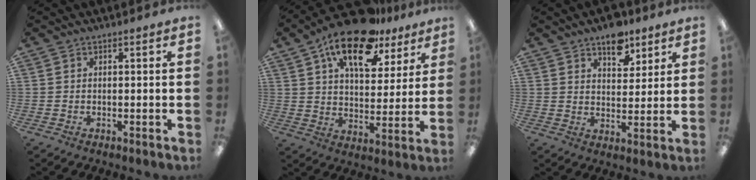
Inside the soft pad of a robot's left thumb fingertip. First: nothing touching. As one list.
[{"total": 18.1, "force": [11.7, 8.1, 11.1], "torque": [-0.181, -0.054, 0.198]}, {"total": 9.0, "force": [6.4, 4.8, 4.2], "torque": [-0.036, -0.036, 0.107]}]